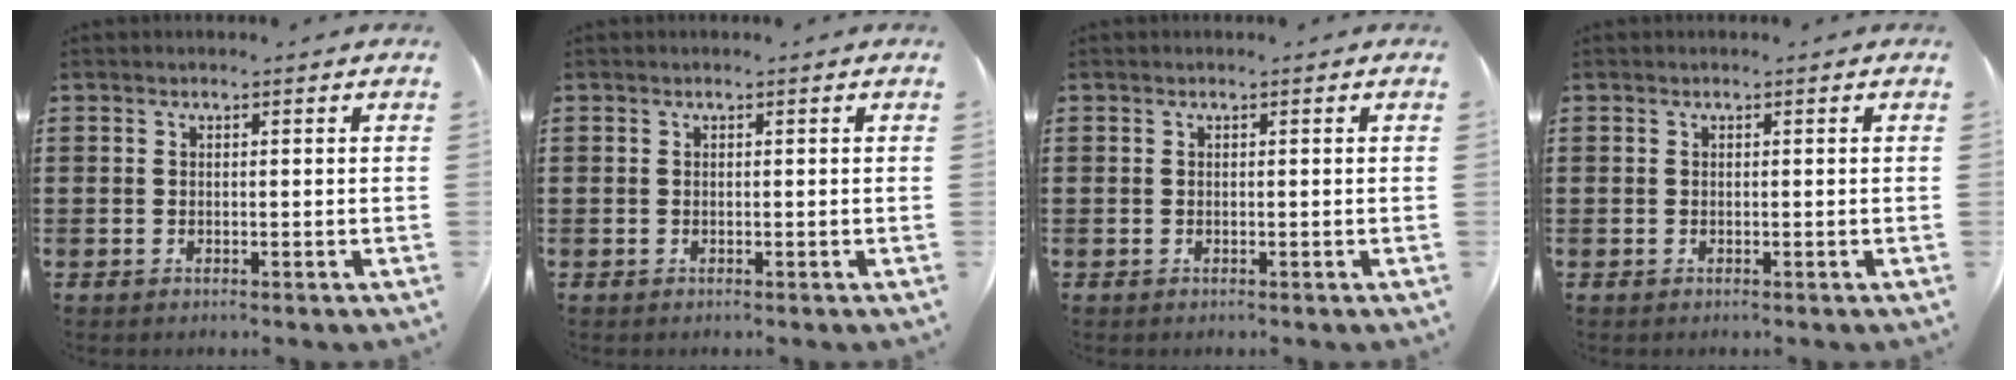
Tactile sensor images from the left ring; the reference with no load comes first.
{"total": 0.0}
{"total": 0.0}
{"total": 0.0}